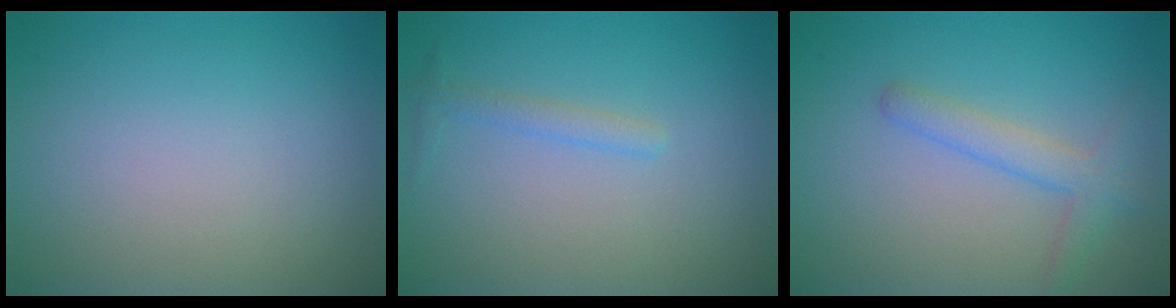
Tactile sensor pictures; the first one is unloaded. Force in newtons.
{"total": 1.2, "press": 1.2, "slide": 0.0}
{"total": 2.5, "press": 2.5, "slide": 0.1}